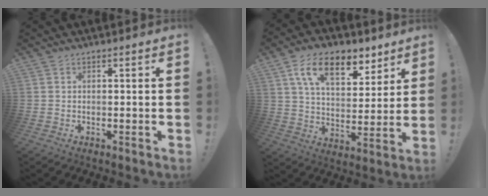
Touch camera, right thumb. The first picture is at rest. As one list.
[{"total": 16.1, "force": [9.1, 8.8, 10.0], "torque": [-0.154, -0.038, 0.161]}]